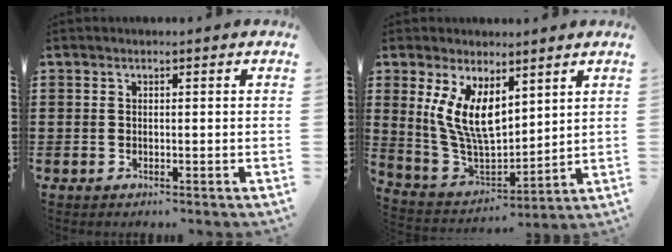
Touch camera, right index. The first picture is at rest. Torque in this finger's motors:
{"motor_torque": [0.93, 0.71, 0.42, 0.21]}